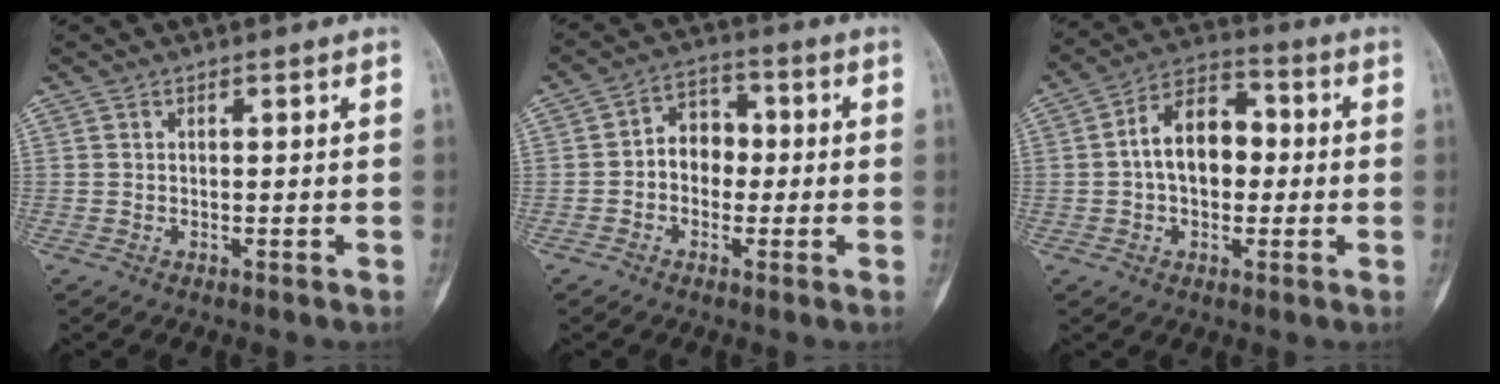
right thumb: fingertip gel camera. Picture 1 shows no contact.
{"total": 6.7, "force": [-0.6, 5.3, 4.2], "torque": [-0.030, 0.024, -0.023]}
{"total": 11.5, "force": [0.2, 7.6, 8.7], "torque": [-0.119, 0.030, -0.007]}